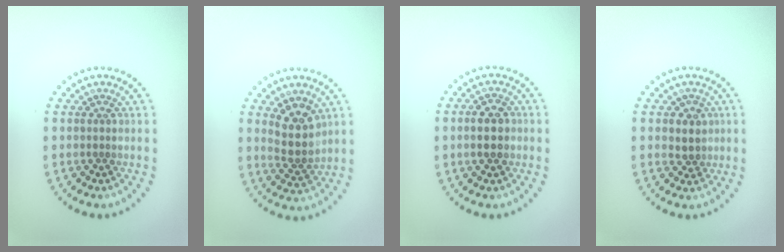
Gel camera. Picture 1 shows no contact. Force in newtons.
{"total": 4.0, "press": 3.7, "slide": 1.4}
{"total": 2.8, "press": 2.8, "slide": 0.3}
{"total": 2.5, "press": 2.3, "slide": 1.0}